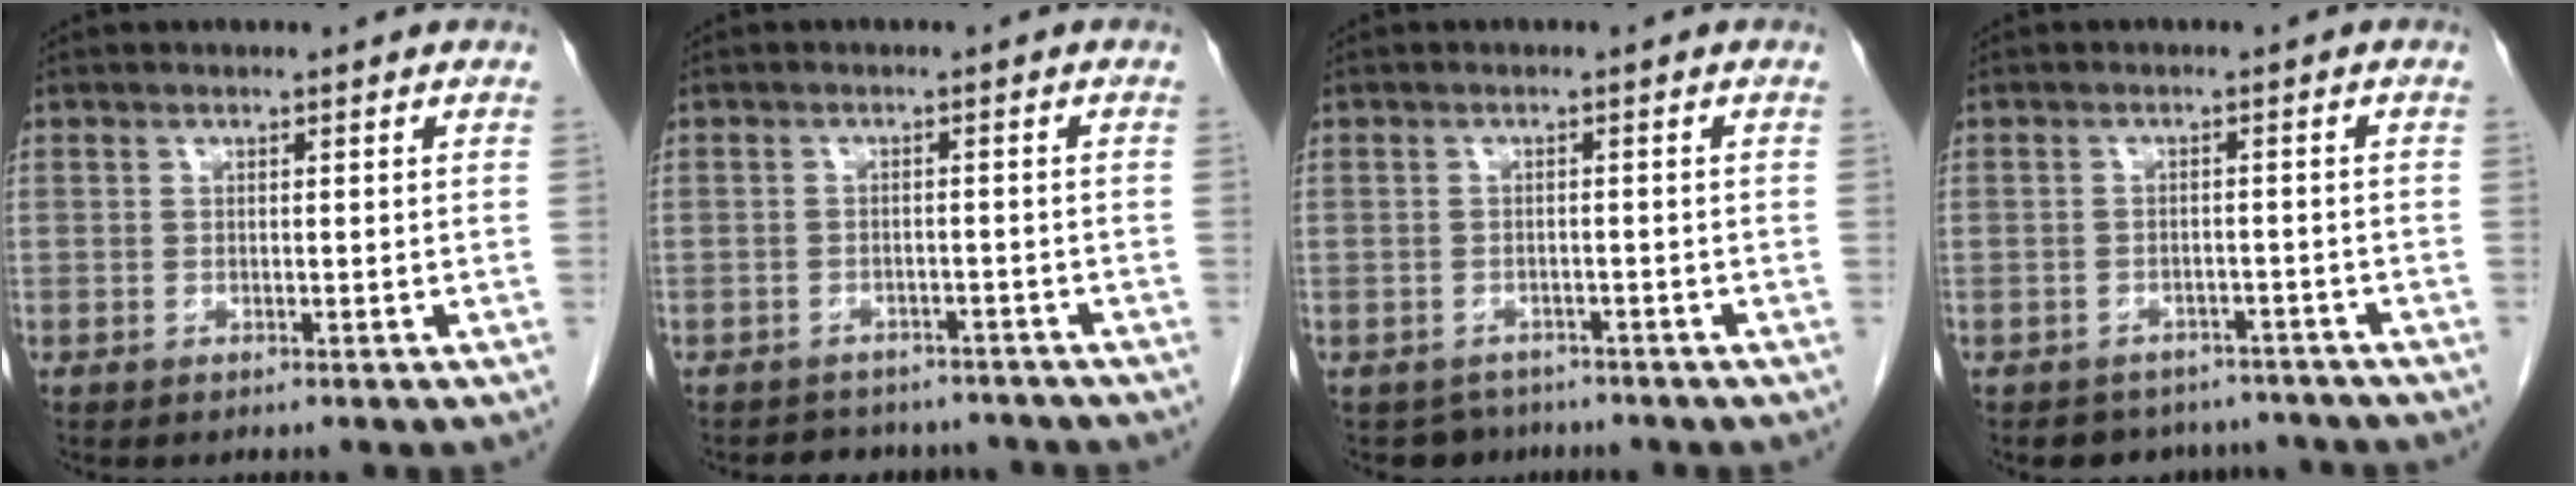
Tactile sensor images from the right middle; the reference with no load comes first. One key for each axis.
{"total": 7.0, "fx": -6.3, "fy": 2.9, "fz": 0.8, "tx": -0.012, "ty": 0.009, "tz": -0.073}
{"total": 3.1, "fx": -2.6, "fy": 1.6, "fz": -0.5, "tx": 0.000, "ty": 0.001, "tz": -0.040}
{"total": 6.5, "fx": -5.7, "fy": 3.1, "fz": 0.2, "tx": 0.003, "ty": 0.012, "tz": -0.067}